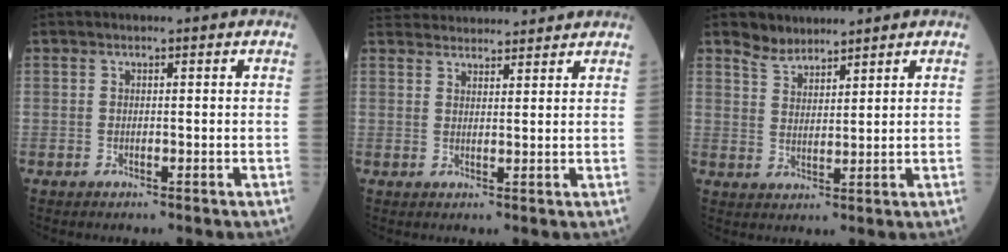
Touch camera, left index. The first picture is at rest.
{"total": 11.4, "force": [11.0, 1.6, 2.5], "torque": [-0.041, 0.034, 0.157]}
{"total": 3.2, "force": [2.9, 1.3, 0.4], "torque": [-0.012, 0.003, 0.057]}